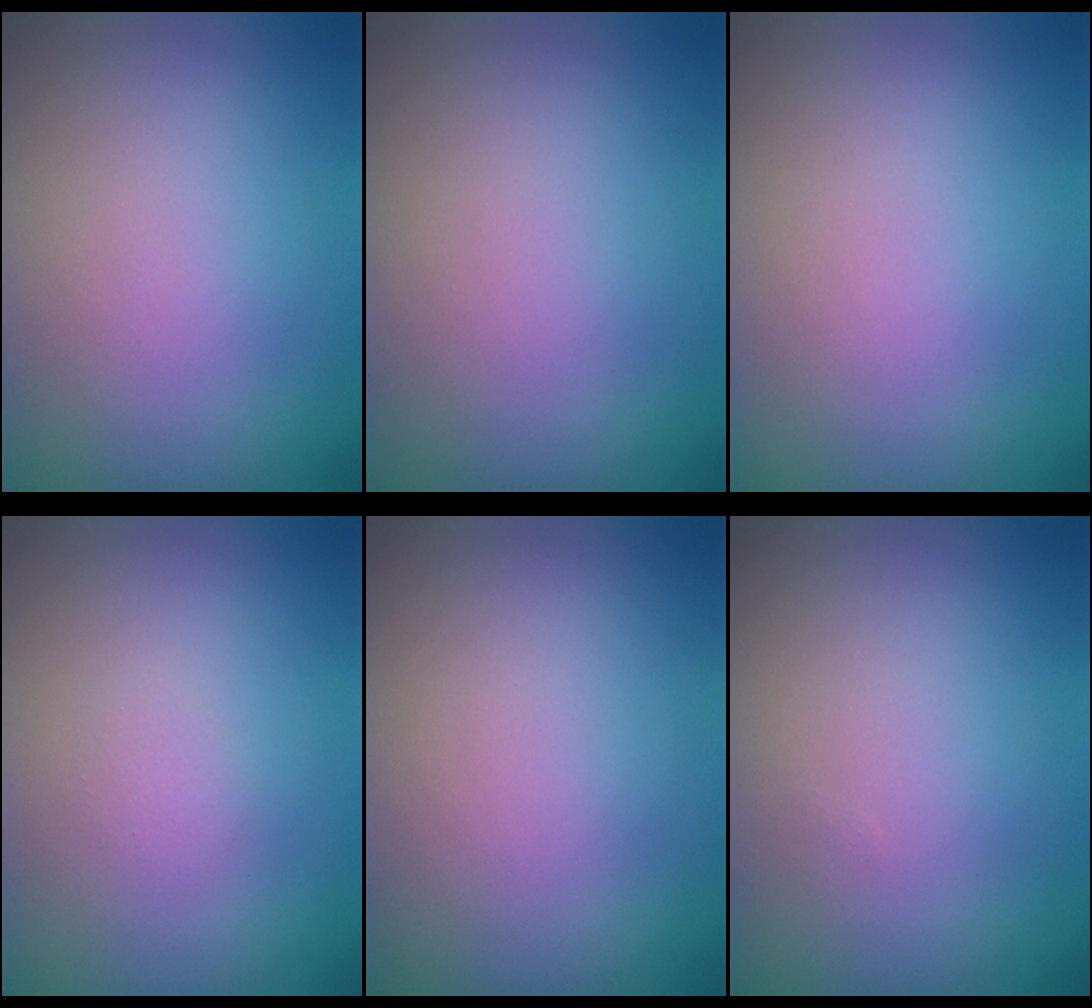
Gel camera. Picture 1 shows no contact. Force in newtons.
{"total": 0.0}
{"total": 0.0}
{"total": 0.7, "press": 0.7, "slide": 0.0}
{"total": 0.0}
{"total": 0.0}